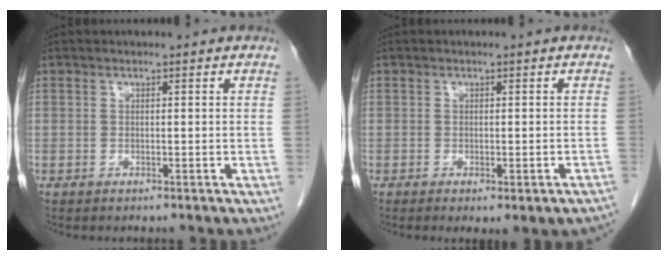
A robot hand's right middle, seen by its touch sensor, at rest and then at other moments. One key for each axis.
{"total": 5.5, "fx": -4.0, "fy": 1.6, "fz": 3.4, "tx": -0.033, "ty": 0.000, "tz": -0.048}